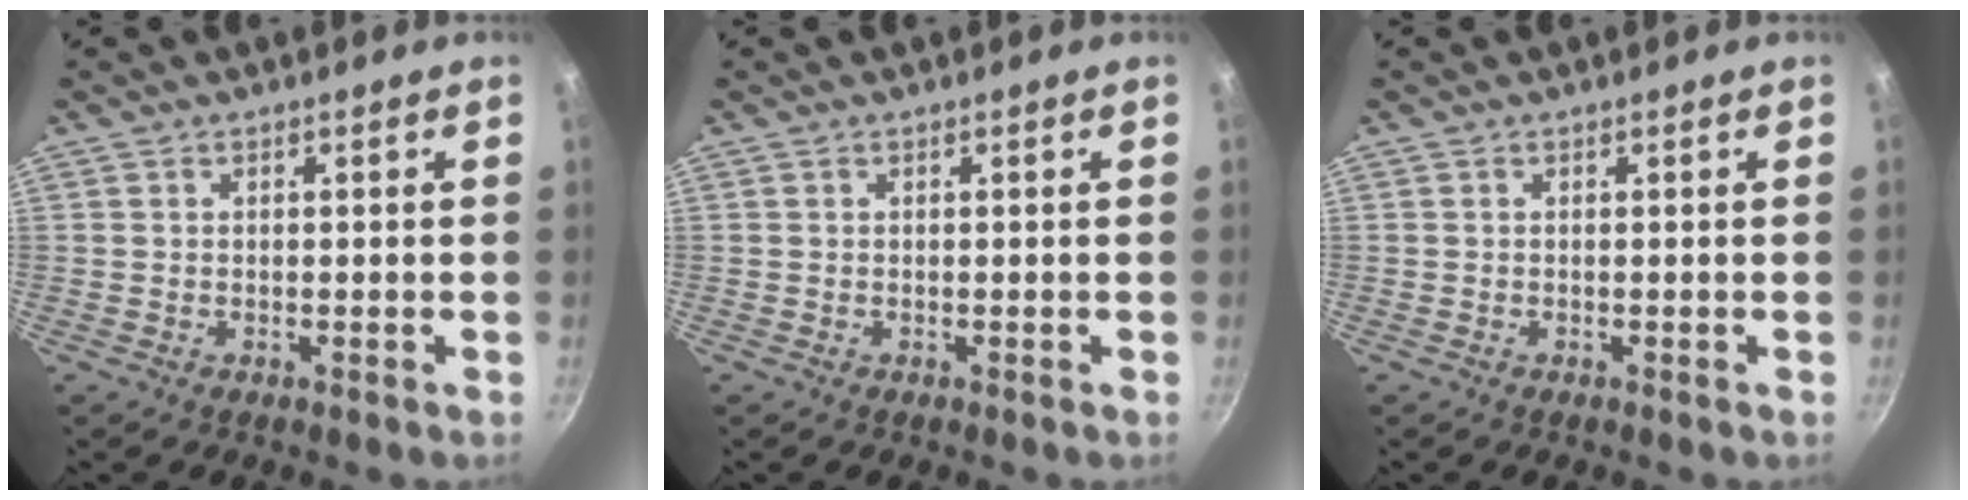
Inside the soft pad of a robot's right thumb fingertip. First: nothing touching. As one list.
[{"total": 0.0}, {"total": 0.0}]